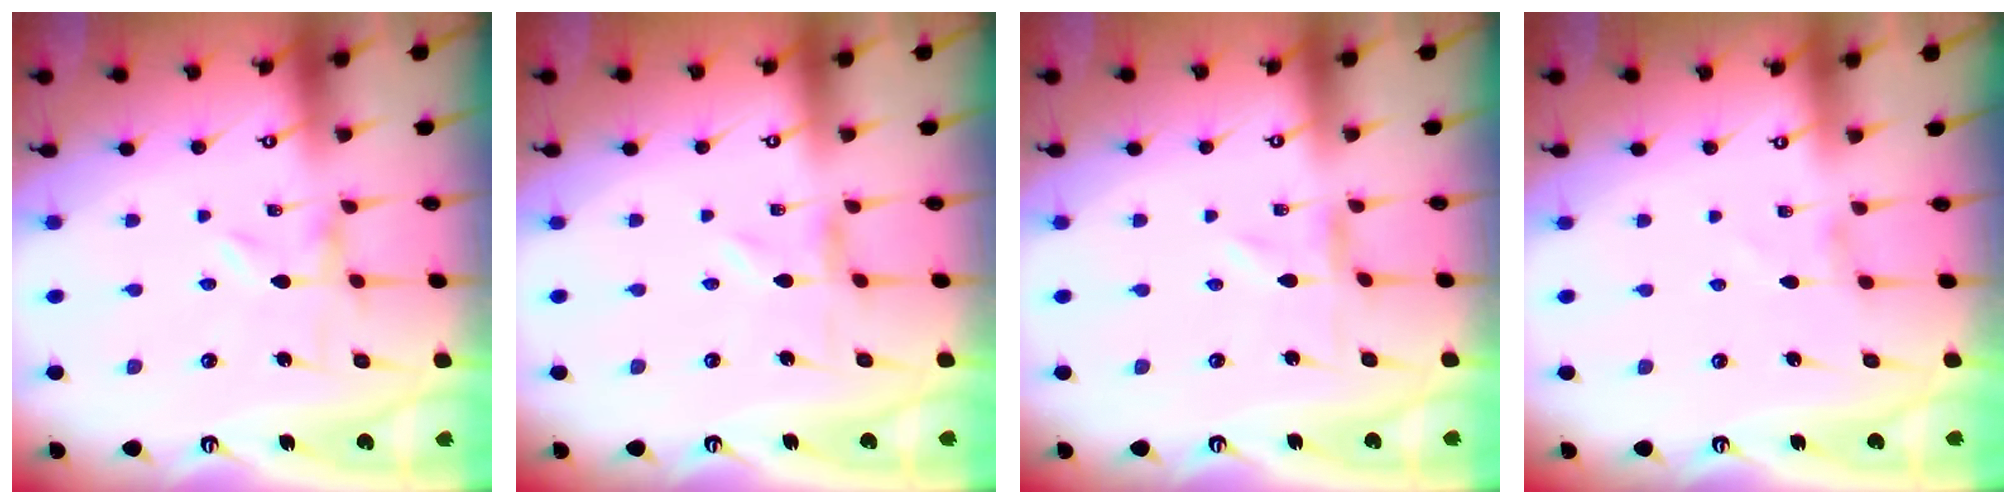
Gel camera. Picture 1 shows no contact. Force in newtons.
{"total": 0.5, "press": 0.4, "slide": 0.3}
{"total": 0.0}
{"total": 0.0}